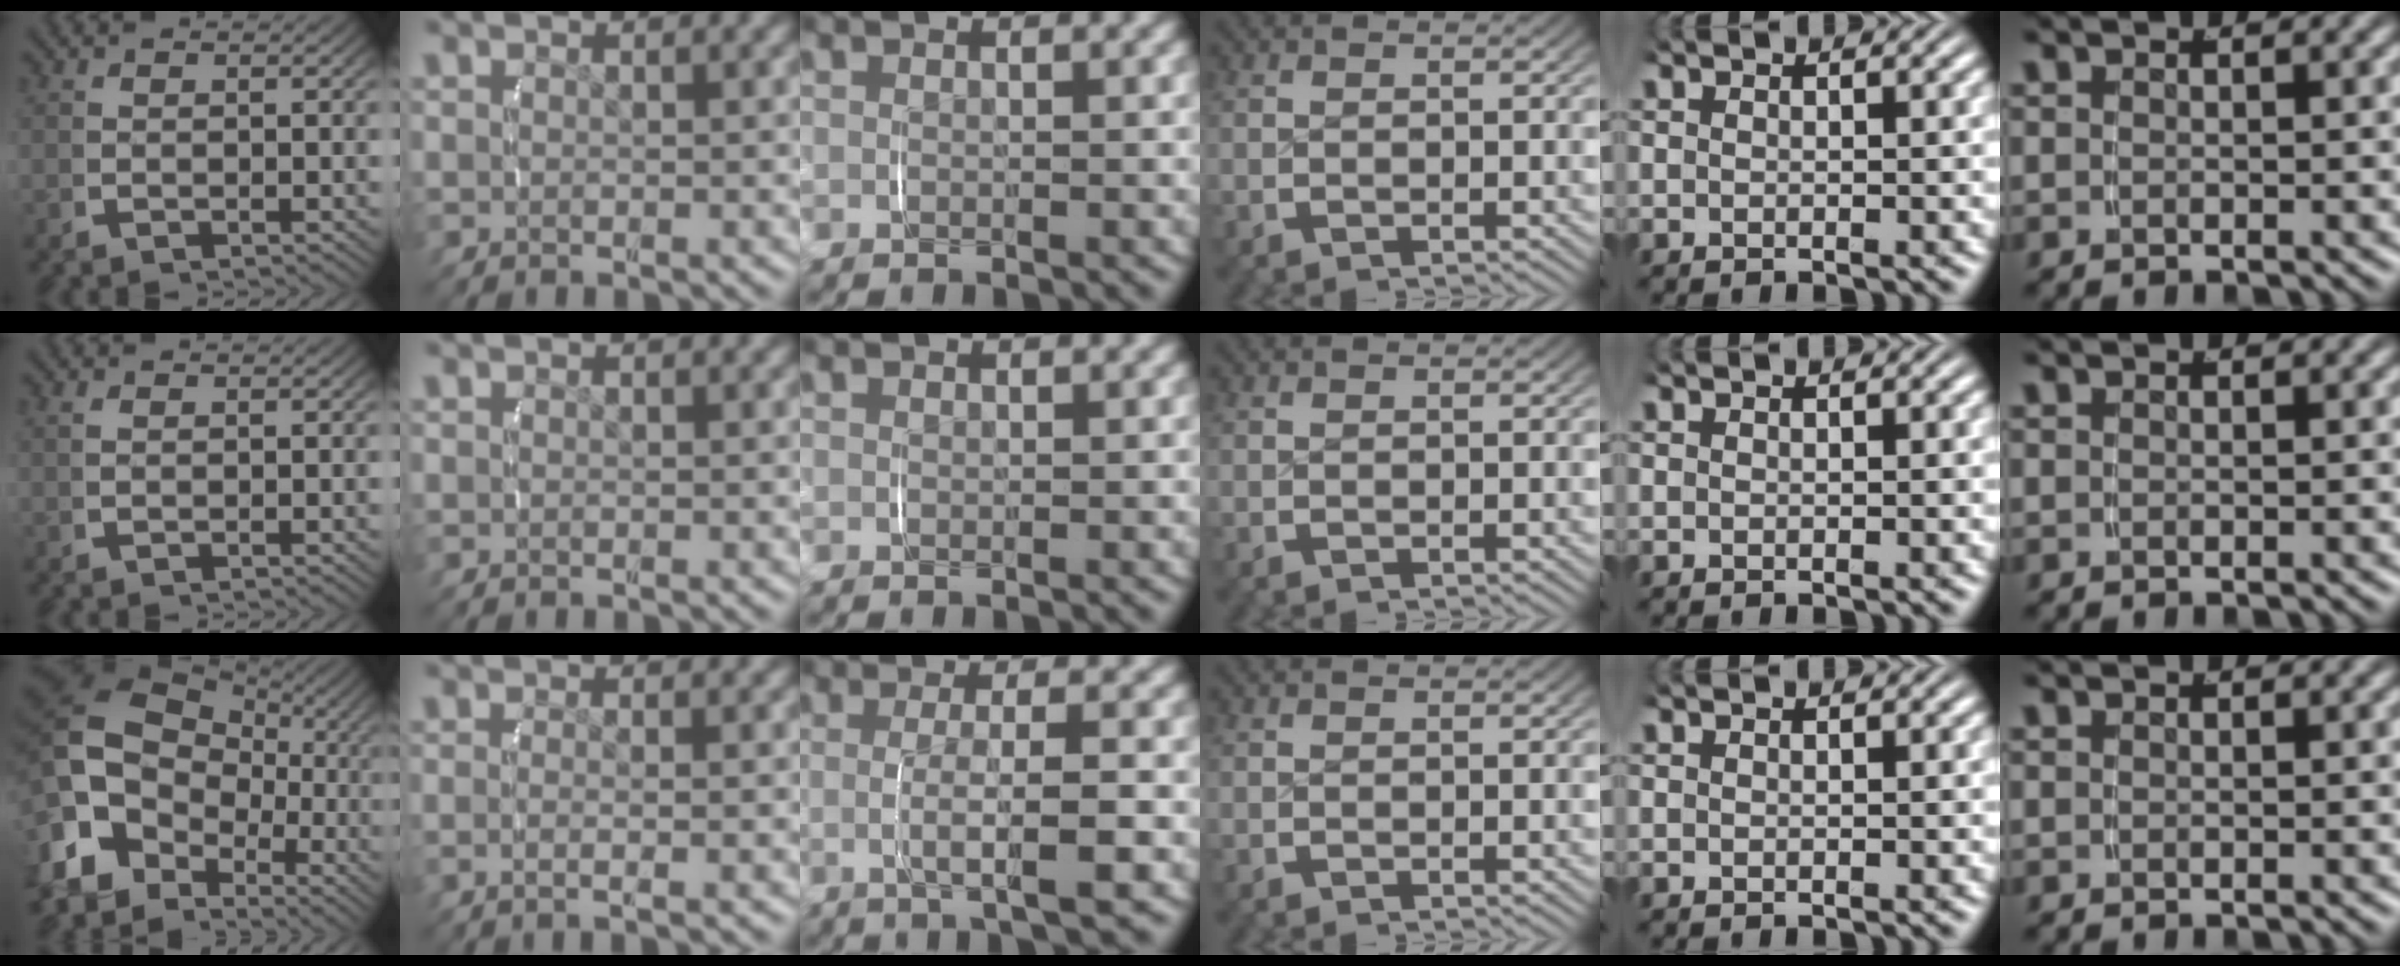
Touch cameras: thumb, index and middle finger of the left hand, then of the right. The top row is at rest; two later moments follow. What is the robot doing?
{"motion": "lift_and_place", "object": "napkin"}